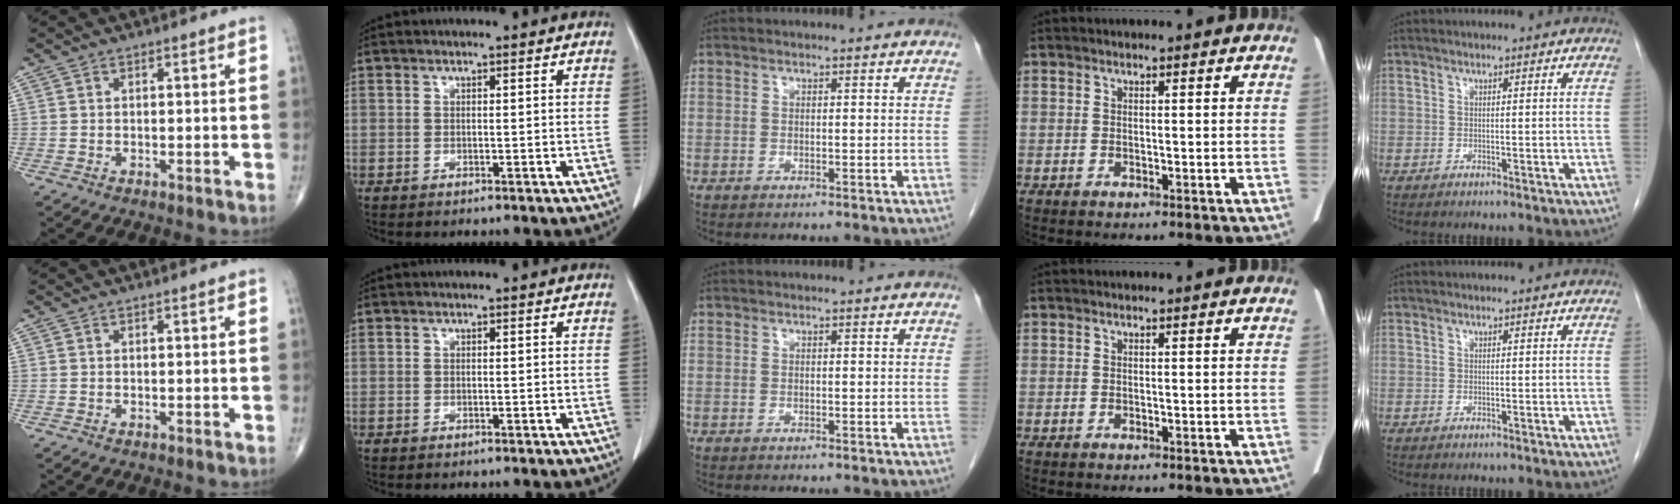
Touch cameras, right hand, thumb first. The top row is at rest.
{}